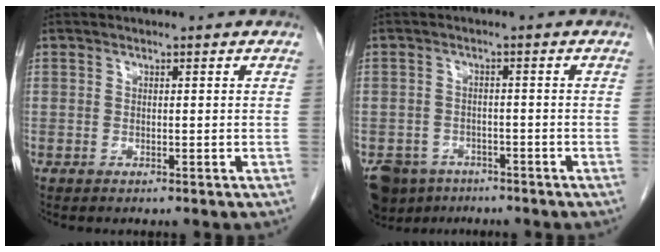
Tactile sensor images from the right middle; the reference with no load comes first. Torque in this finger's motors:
{"motor_torque": [0.57, -0.57, 0.22, 0.00]}